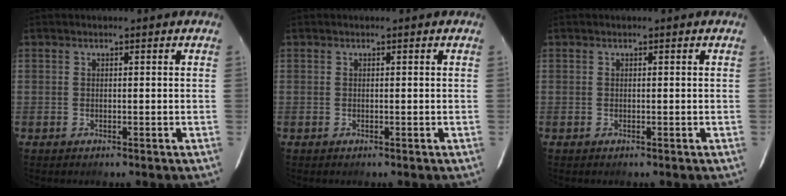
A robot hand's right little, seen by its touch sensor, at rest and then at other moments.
{"total": 0.0}
{"total": 0.0}